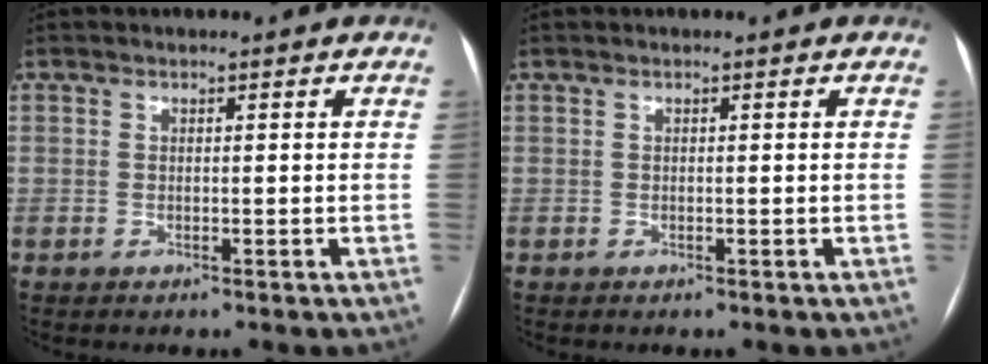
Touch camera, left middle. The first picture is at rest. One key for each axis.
{"total": 0.0}